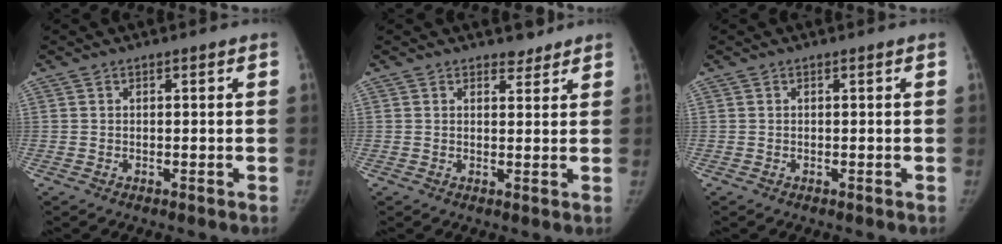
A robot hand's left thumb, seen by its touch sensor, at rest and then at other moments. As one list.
[{"total": 2.5, "force": [2.1, 1.3, 0.4], "torque": [0.010, -0.014, 0.026]}, {"total": 0.0}]